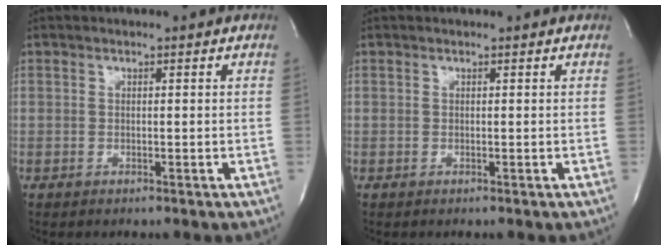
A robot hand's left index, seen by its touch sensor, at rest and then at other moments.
{"total": 0.0}